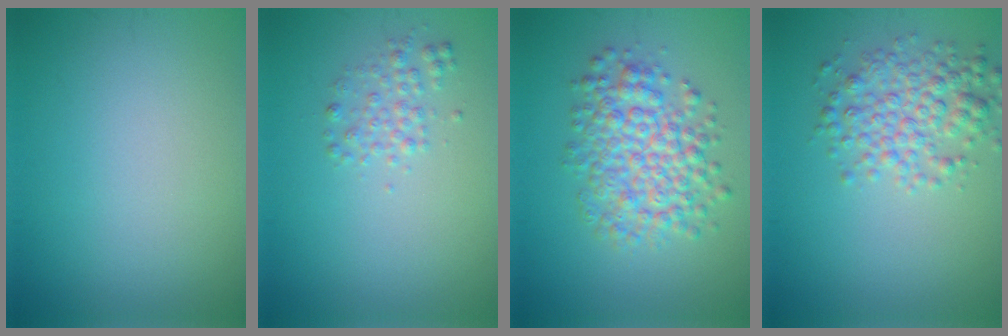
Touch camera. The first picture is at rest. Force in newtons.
{"total": 1.6, "press": 1.6, "slide": 0.0}
{"total": 5.9, "press": 5.9, "slide": 0.1}
{"total": 4.0, "press": 4.0, "slide": 0.1}